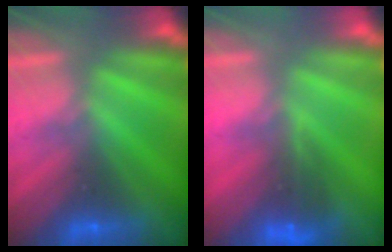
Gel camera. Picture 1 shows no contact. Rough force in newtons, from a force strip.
{"total": 4.5}